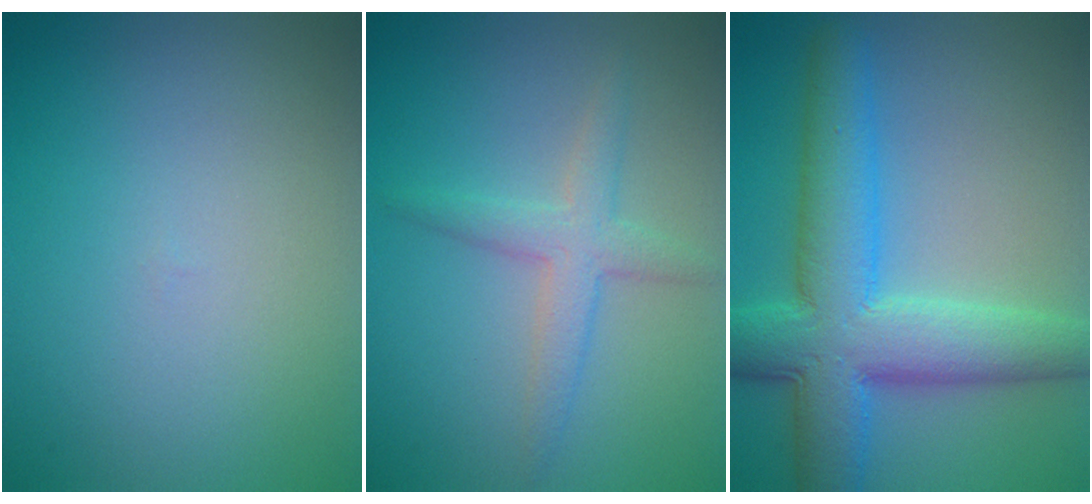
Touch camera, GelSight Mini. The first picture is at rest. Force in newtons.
{"total": 2.7, "press": 2.7, "slide": 0.1}
{"total": 9.3, "press": 9.3, "slide": 0.3}